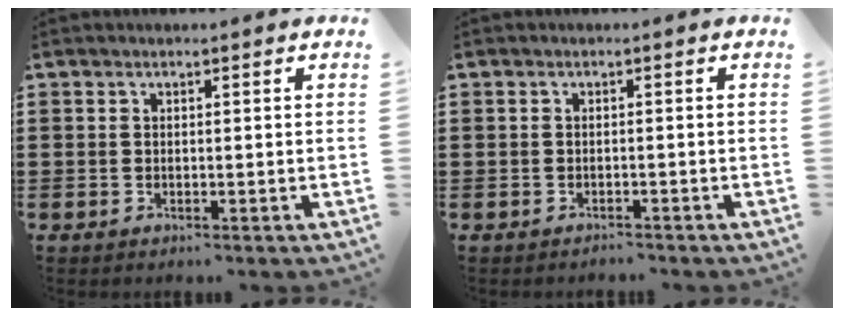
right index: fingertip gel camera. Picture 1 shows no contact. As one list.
[{"total": 1.0, "force": [-1.0, 0.1, -0.1], "torque": [0.000, 0.002, -0.022]}]